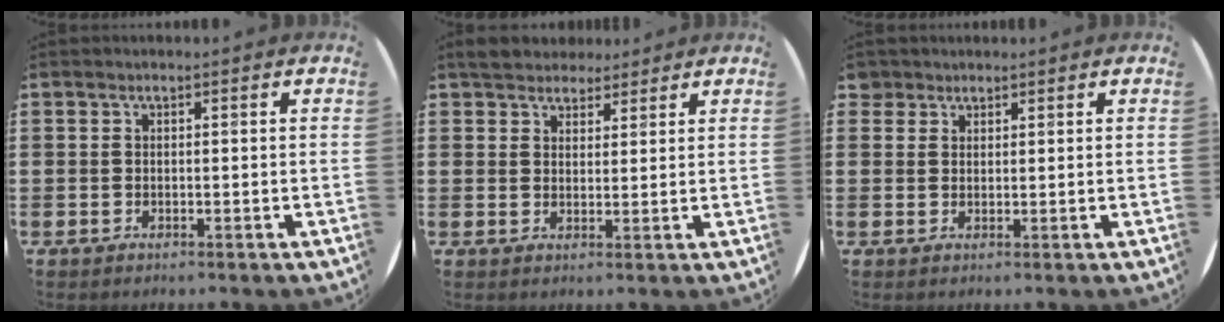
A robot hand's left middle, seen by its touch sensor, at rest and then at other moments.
{"total": 3.9, "force": [3.5, 1.5, 0.4], "torque": [-0.011, -0.005, 0.066]}
{"total": 2.0, "force": [1.7, 1.1, 0.0], "torque": [0.003, 0.003, 0.032]}